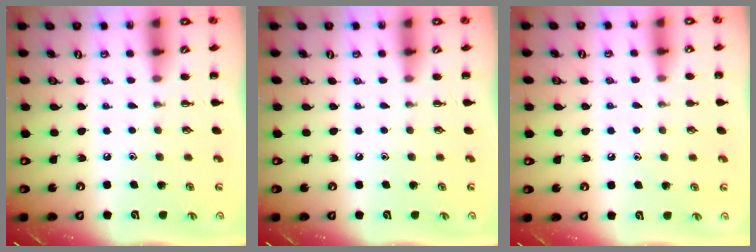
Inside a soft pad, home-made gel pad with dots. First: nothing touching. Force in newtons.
{"total": 0.0}
{"total": 6.2, "press": 5.9, "slide": 1.8}